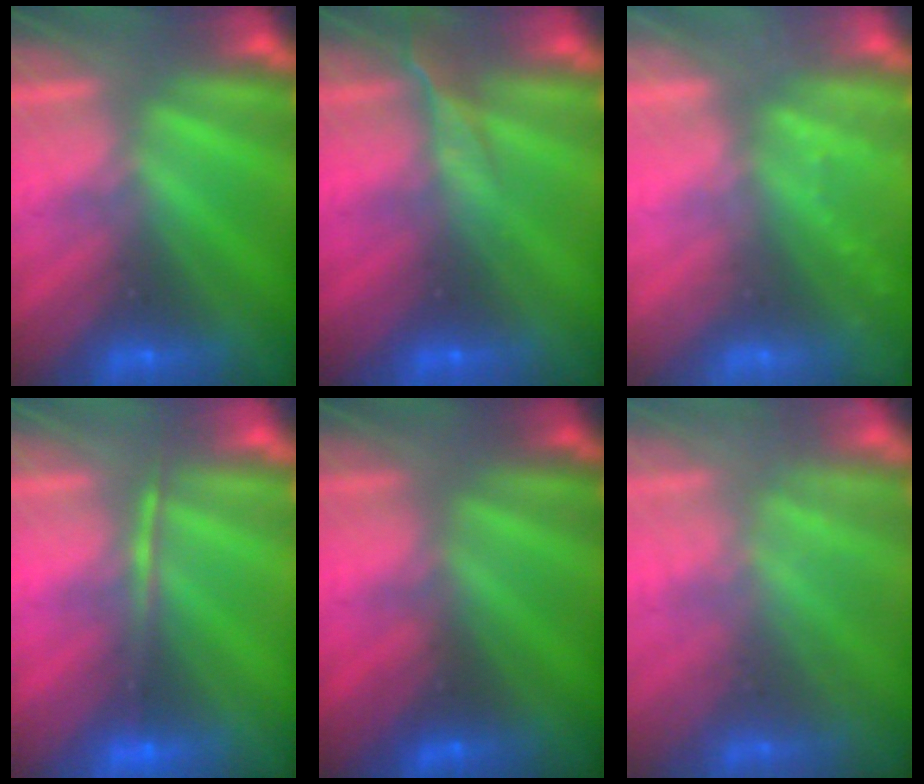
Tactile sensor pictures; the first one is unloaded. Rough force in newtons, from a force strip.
{"total": 2.6}
{"total": 2.2}
{"total": 1.5}
{"total": 4.7}
{"total": 2.1}